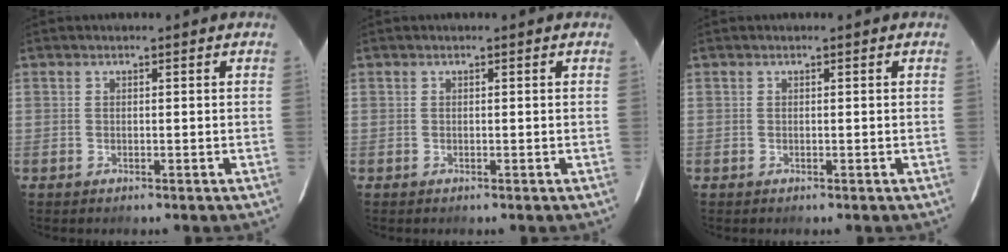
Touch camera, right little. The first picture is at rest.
{"total": 0.0}
{"total": 0.0}